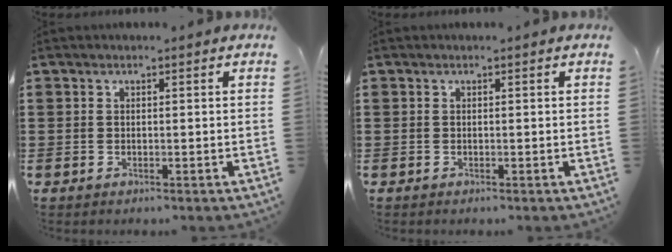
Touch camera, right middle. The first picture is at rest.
{"total": 0.0}